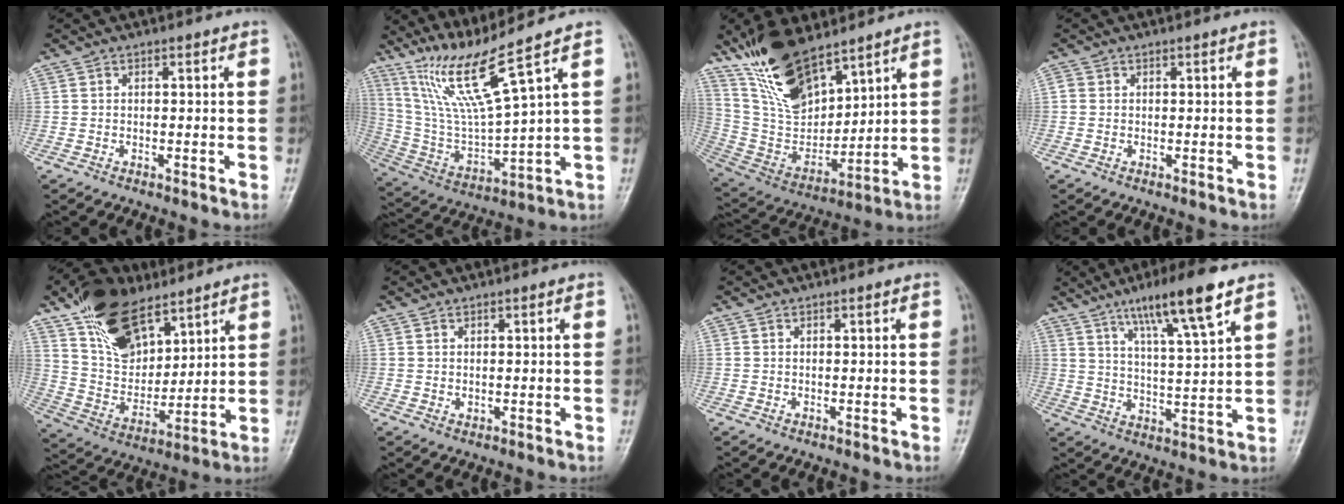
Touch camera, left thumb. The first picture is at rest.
{"total": 12.9, "force": [9.3, -1.3, 8.9], "torque": [-0.172, -0.062, 0.194]}
{"total": 17.1, "force": [12.1, 7.1, 9.8], "torque": [-0.141, -0.067, 0.245]}
{"total": 0.8, "force": [0.1, 0.7, 0.3], "torque": [-0.001, 0.001, -0.002]}
{"total": 18.1, "force": [11.5, 9.3, 10.4], "torque": [-0.140, -0.051, 0.223]}
{"total": 0.7, "force": [0.4, 0.5, 0.4], "torque": [0.003, -0.005, 0.005]}
{"total": 0.0}
{"total": 12.6, "force": [7.6, 1.1, 10.0], "torque": [-0.167, -0.035, 0.130]}